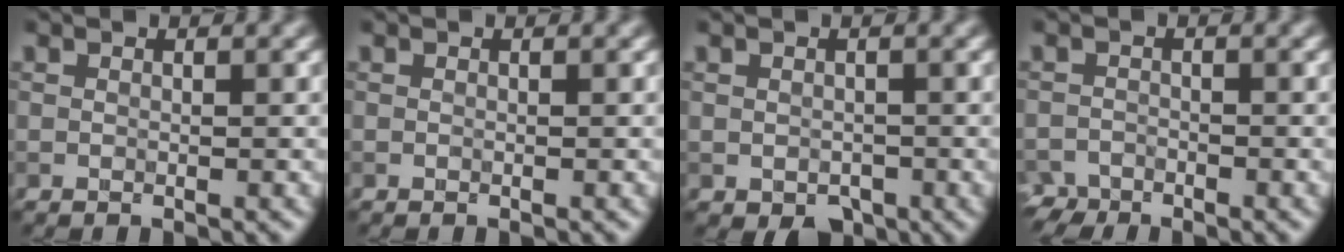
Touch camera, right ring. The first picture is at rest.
{"total": 0.0}
{"total": 1.9, "force": [-0.7, 1.4, 0.9], "torque": [-0.007, -0.003, -0.009]}
{"total": 2.0, "force": [-1.8, 0.8, -0.1], "torque": [0.007, 0.000, -0.040]}